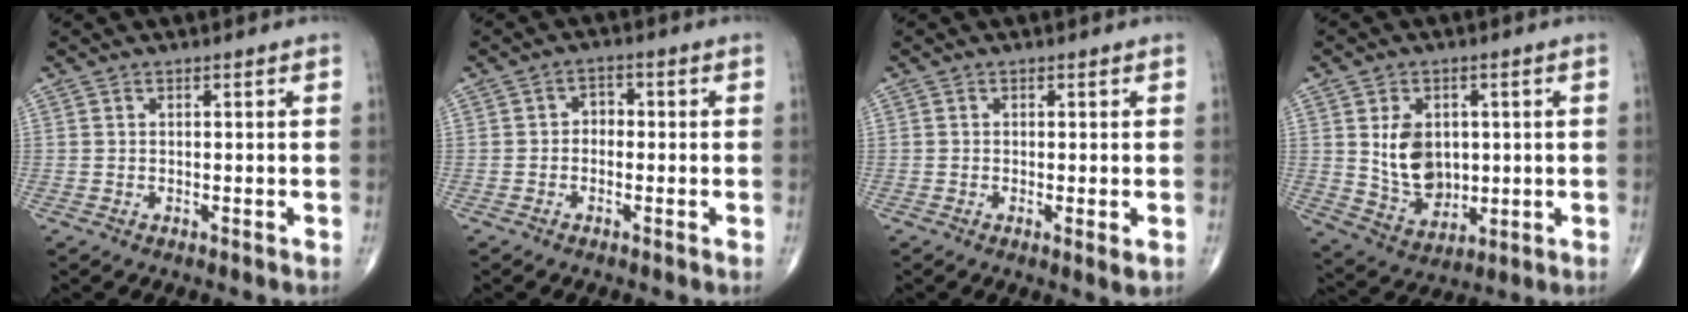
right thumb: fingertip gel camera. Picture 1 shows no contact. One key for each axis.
{"total": 2.5, "fx": -0.5, "fy": 2.0, "fz": 1.4, "tx": -0.001, "ty": 0.014, "tz": -0.019}
{"total": 2.0, "fx": -0.4, "fy": 0.3, "fz": 1.9, "tx": -0.039, "ty": -0.009, "tz": -0.009}
{"total": 10.2, "fx": 1.3, "fy": 7.6, "fz": 6.8, "tx": -0.083, "ty": -0.016, "tz": 0.038}